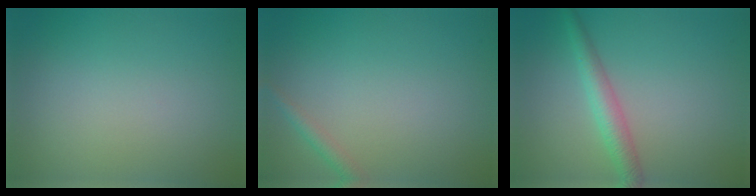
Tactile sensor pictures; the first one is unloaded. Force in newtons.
{"total": 1.3, "press": 1.3, "slide": 0.0}
{"total": 2.8, "press": 2.8, "slide": 0.0}